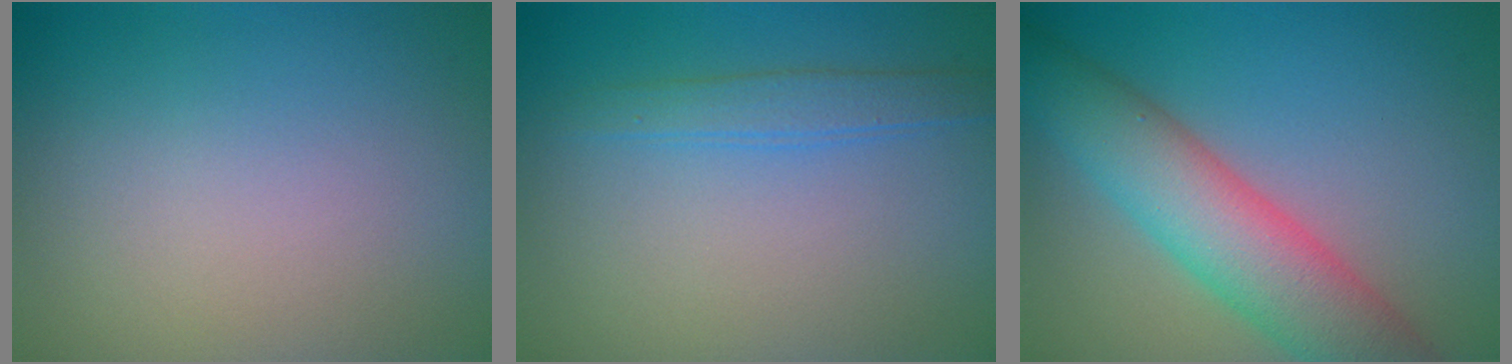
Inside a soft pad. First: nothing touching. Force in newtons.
{"total": 1.9, "press": 1.9, "slide": 0.1}
{"total": 7.6, "press": 7.6, "slide": 0.3}